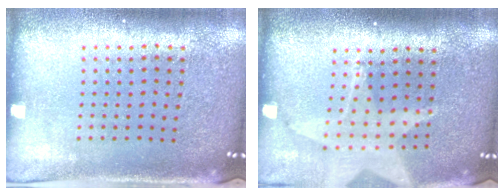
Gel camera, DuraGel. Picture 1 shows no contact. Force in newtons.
{"total": 1.7, "press": 1.5, "slide": 0.7}